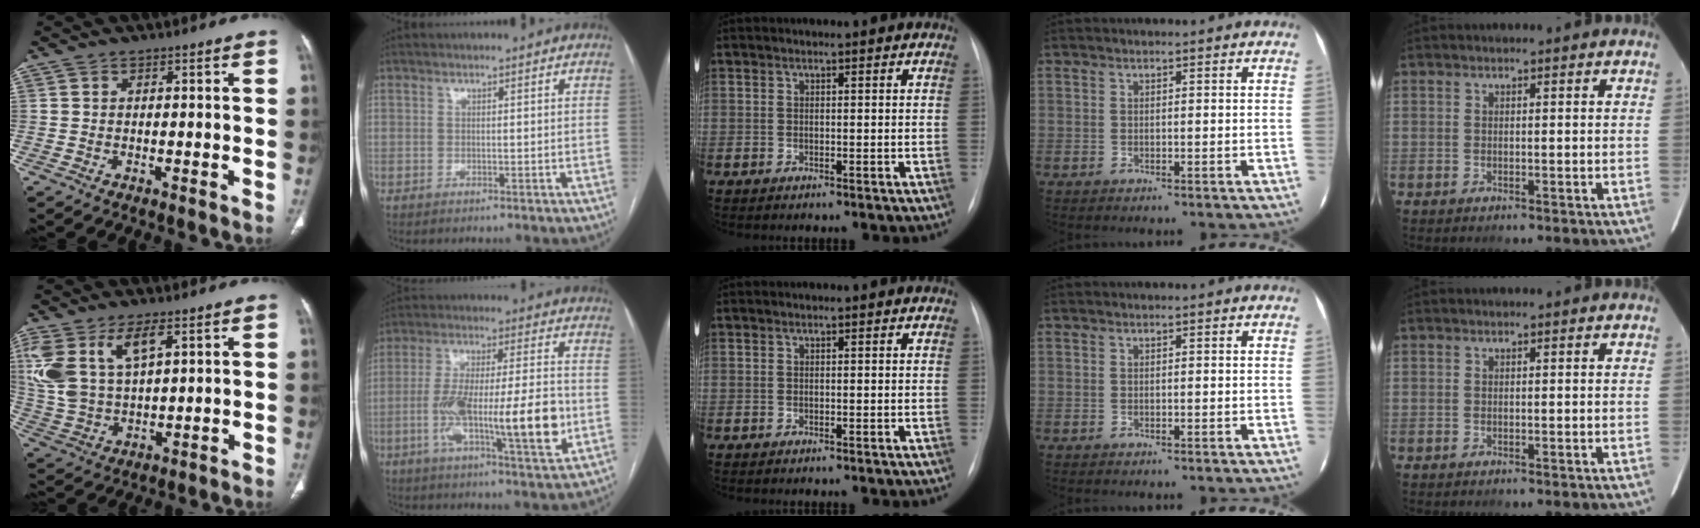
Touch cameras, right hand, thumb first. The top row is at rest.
{"thumb": {"total": 15.1, "force": [6.2, 7.7, 11.4], "torque": [-0.256, -0.010, 0.131]}, "index": {"total": 17.3, "force": [-3.5, 2.7, 16.8], "torque": [-0.277, 0.004, -0.052]}}